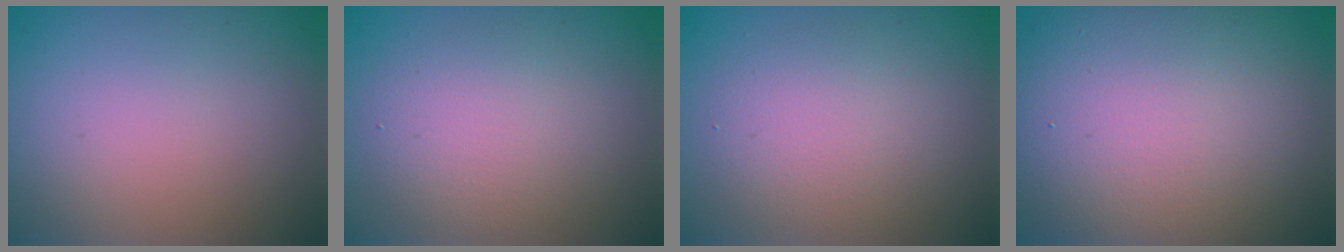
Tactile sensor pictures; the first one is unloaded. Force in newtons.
{"total": 3.8, "press": 3.8, "slide": 0.3}
{"total": 3.7, "press": 3.7, "slide": 0.0}
{"total": 13.5, "press": 13.5, "slide": 1.1}